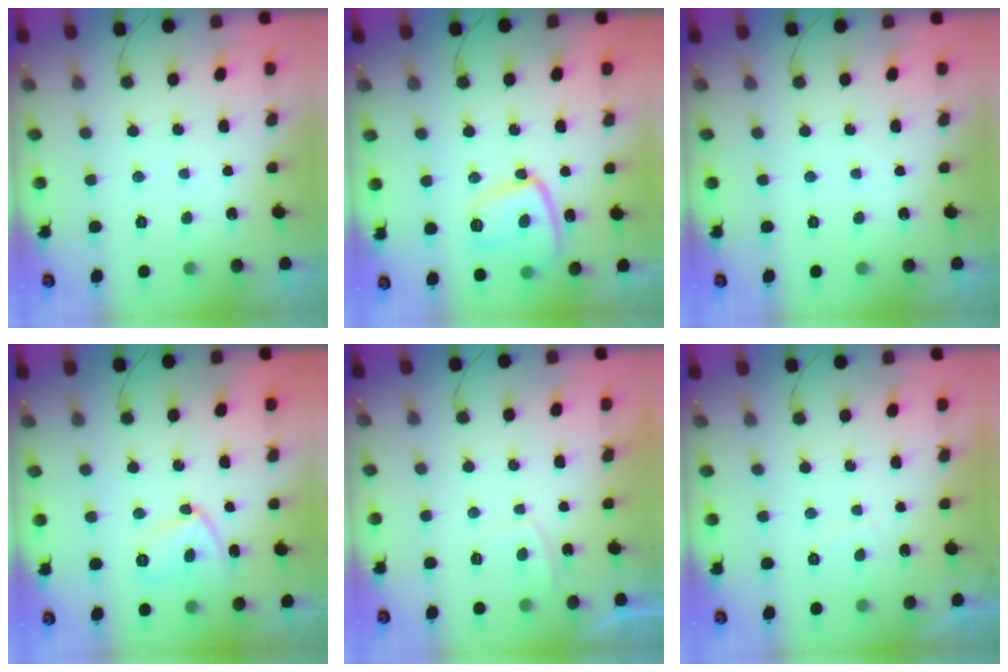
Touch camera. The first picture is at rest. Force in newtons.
{"total": 12.6, "press": 12.5, "slide": 1.2}
{"total": 0.0}
{"total": 8.2, "press": 8.1, "slide": 0.8}
{"total": 1.9, "press": 1.9, "slide": 0.6}
{"total": 1.9, "press": 1.7, "slide": 0.7}